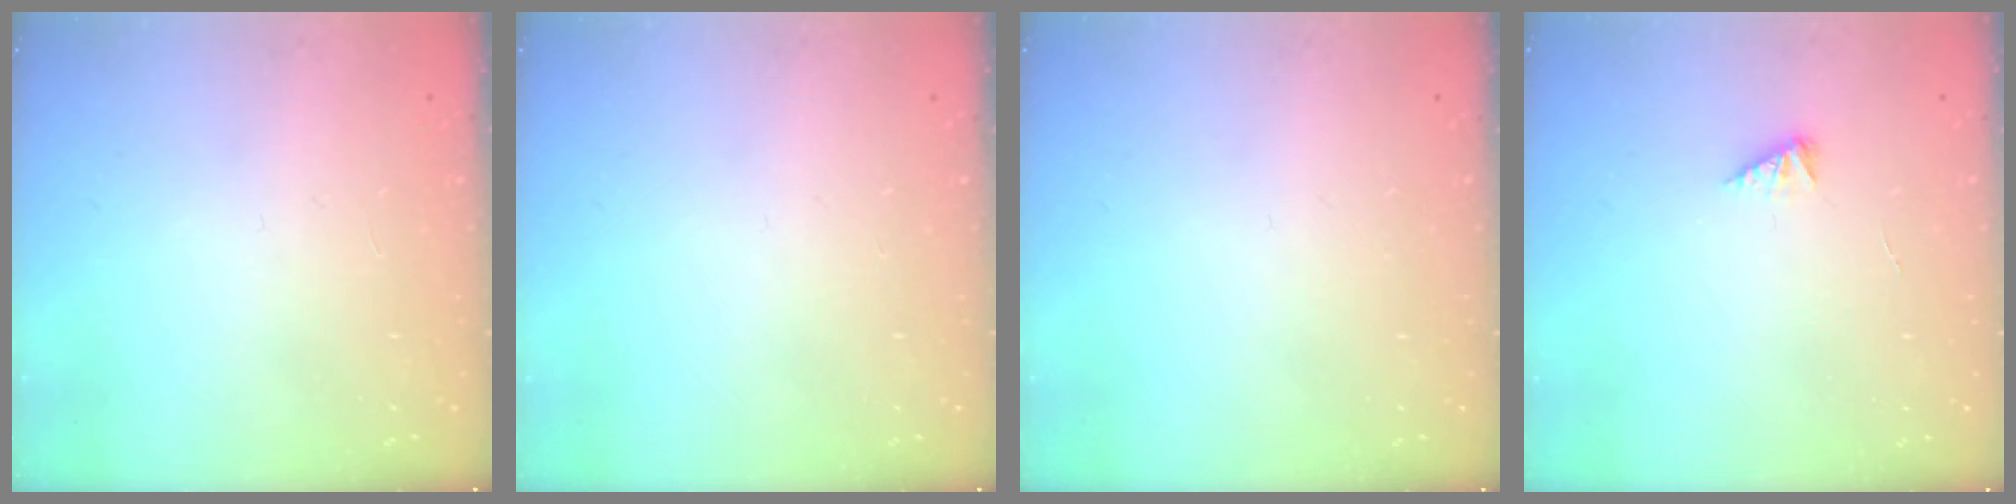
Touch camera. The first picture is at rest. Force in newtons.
{"total": 0.0}
{"total": 0.0}
{"total": 1.9, "press": 1.8, "slide": 0.4}